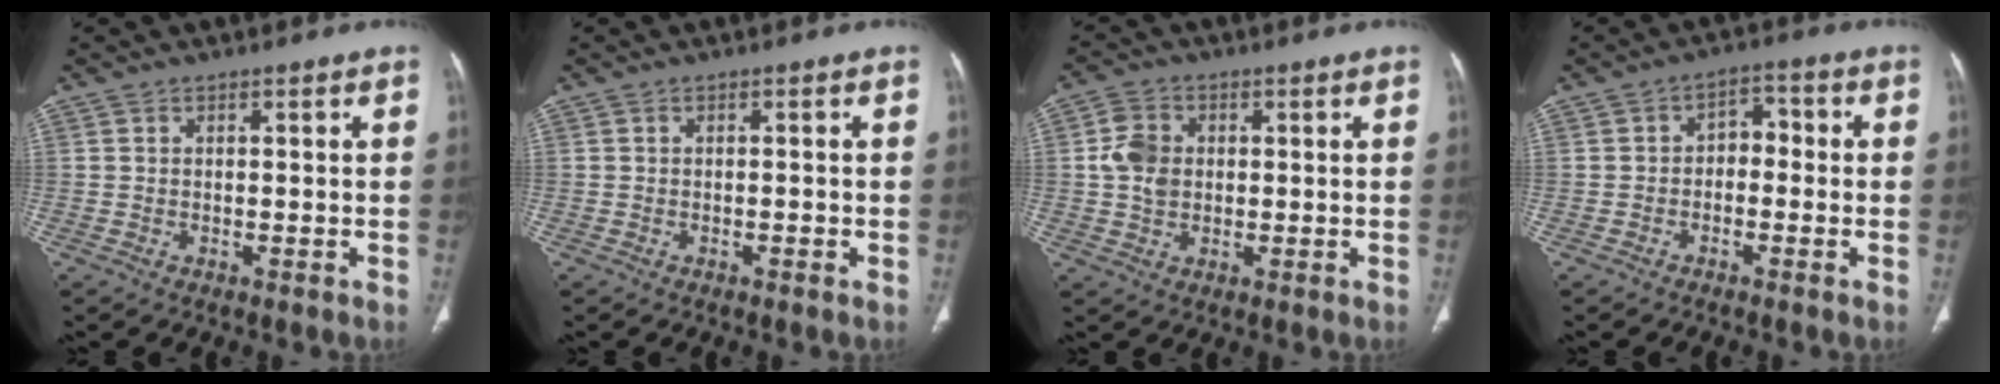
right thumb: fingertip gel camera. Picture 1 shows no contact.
{"total": 0.8, "force": [-0.3, 0.3, 0.7], "torque": [-0.011, 0.000, -0.004]}
{"total": 6.0, "force": [0.4, 4.7, 3.7], "torque": [-0.064, 0.003, 0.005]}
{"total": 4.4, "force": [-0.8, 3.1, 3.1], "torque": [-0.028, 0.027, -0.025]}